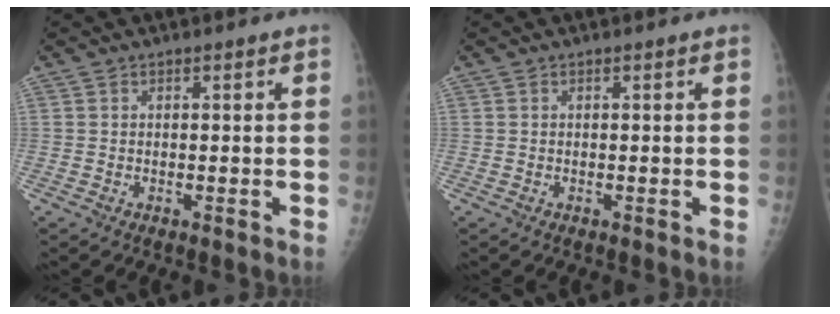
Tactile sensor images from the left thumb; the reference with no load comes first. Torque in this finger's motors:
{"motor_torque": [0.11, 0.11, 0.00, 0.00, 0.00]}